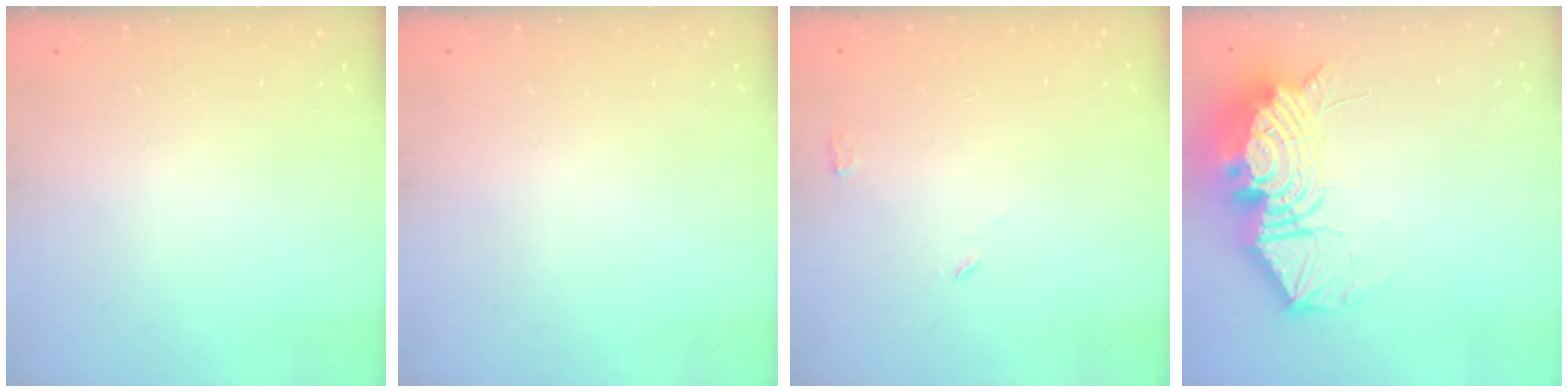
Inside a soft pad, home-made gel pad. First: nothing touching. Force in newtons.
{"total": 0.0}
{"total": 2.8, "press": 2.8, "slide": 0.2}
{"total": 21.9, "press": 21.8, "slide": 2.1}